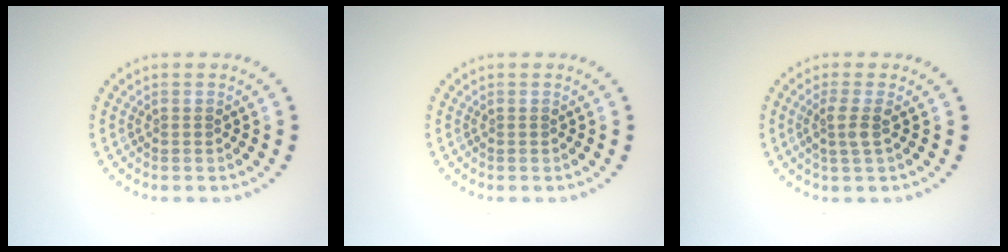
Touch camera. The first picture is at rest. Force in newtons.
{"total": 0.0}
{"total": 1.9, "press": 1.5, "slide": 1.1}